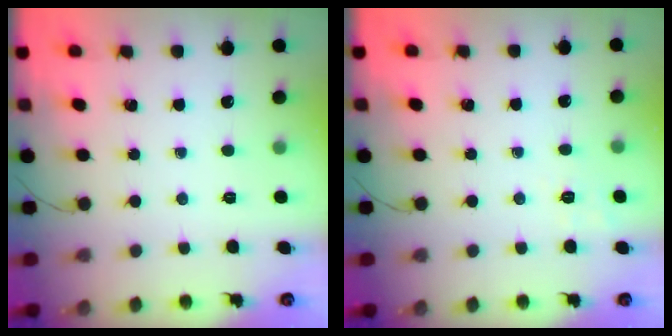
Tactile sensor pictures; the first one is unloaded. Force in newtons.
{"total": 2.1, "press": 1.2, "slide": 1.8}